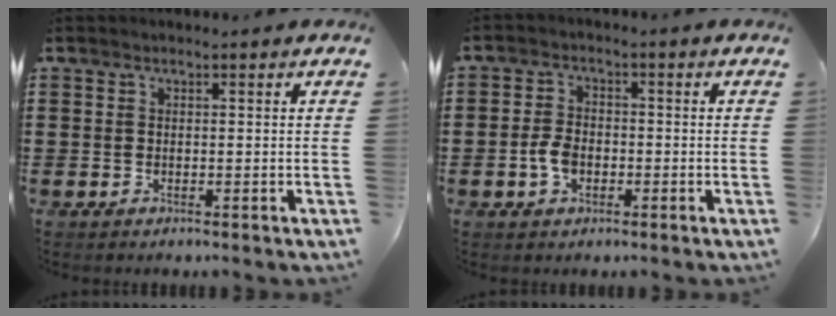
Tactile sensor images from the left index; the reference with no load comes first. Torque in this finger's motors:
{"motor_torque": [0.80, 0.75, 0.39, 0.09]}